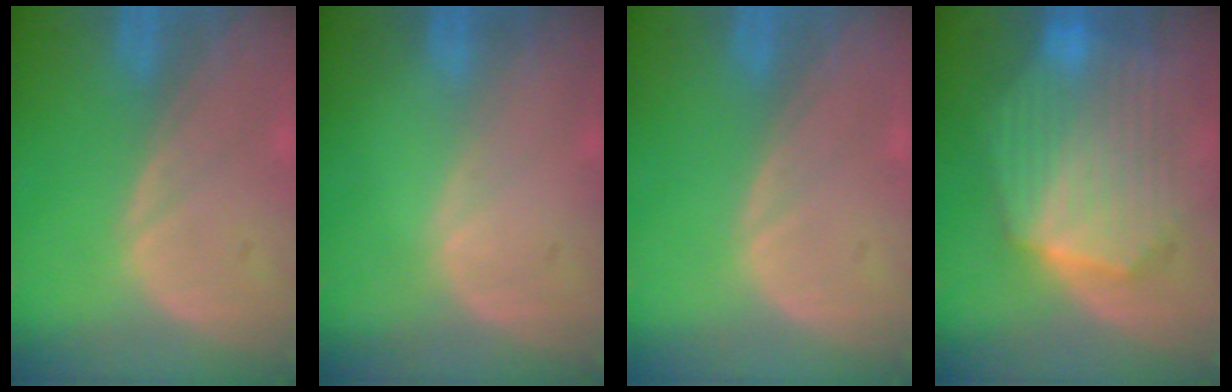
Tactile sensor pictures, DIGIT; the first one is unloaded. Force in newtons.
{"total": 0.0}
{"total": 0.0}
{"total": 10.8, "press": 10.8, "slide": 0.7}